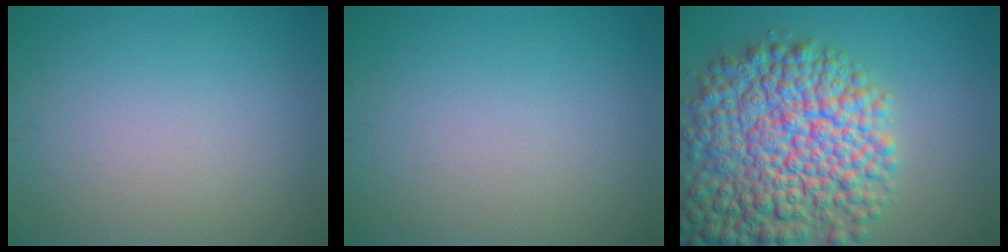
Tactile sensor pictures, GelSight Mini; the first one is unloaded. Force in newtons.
{"total": 0.0}
{"total": 13.4, "press": 13.4, "slide": 0.6}